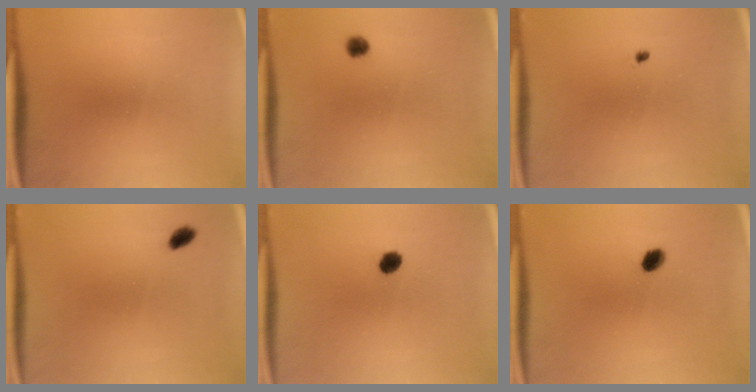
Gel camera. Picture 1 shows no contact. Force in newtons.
{"total": 1.8}
{"total": 0.6}
{"total": 1.9}
{"total": 2.9}
{"total": 2.9}